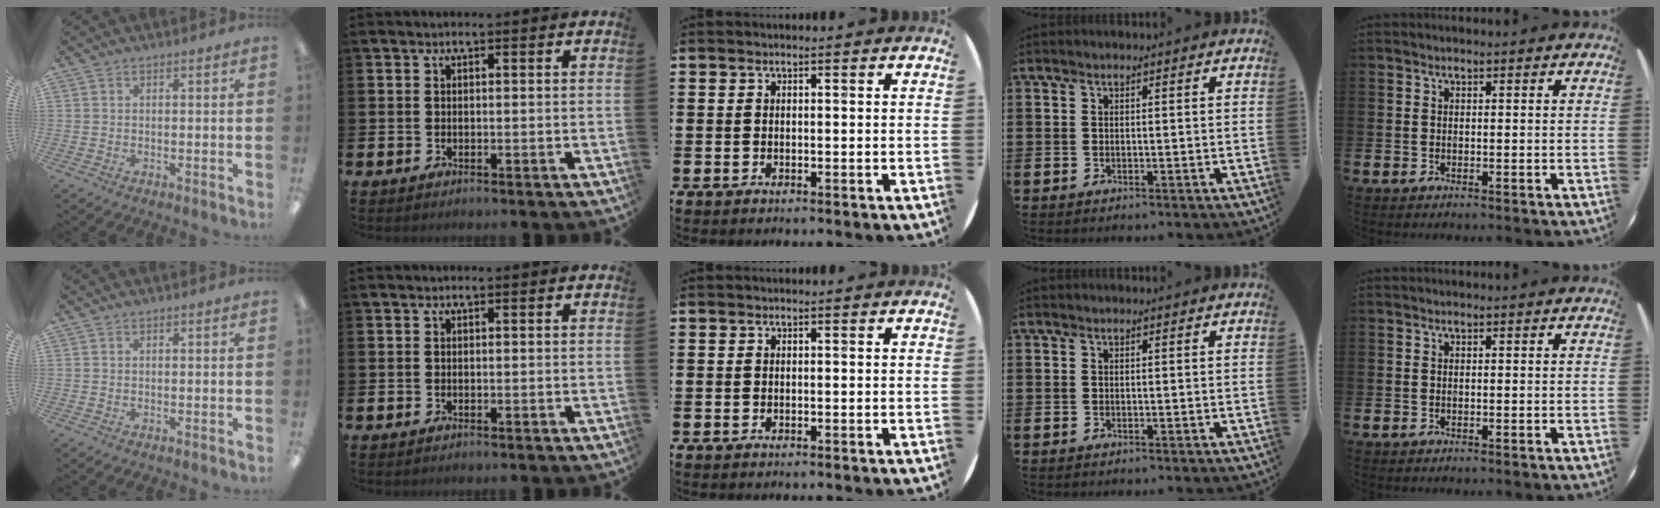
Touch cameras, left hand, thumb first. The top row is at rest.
{}